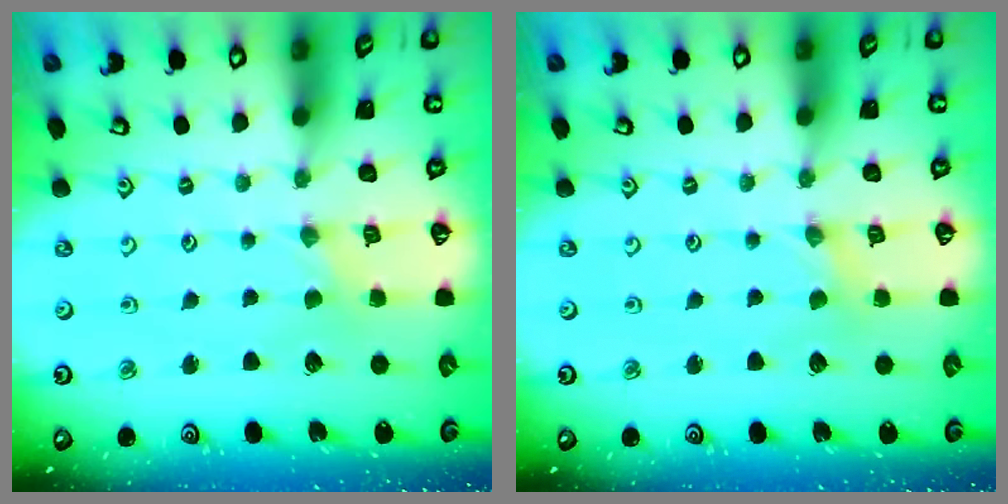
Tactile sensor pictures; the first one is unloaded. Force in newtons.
{"total": 1.1, "press": 1.1, "slide": 0.2}